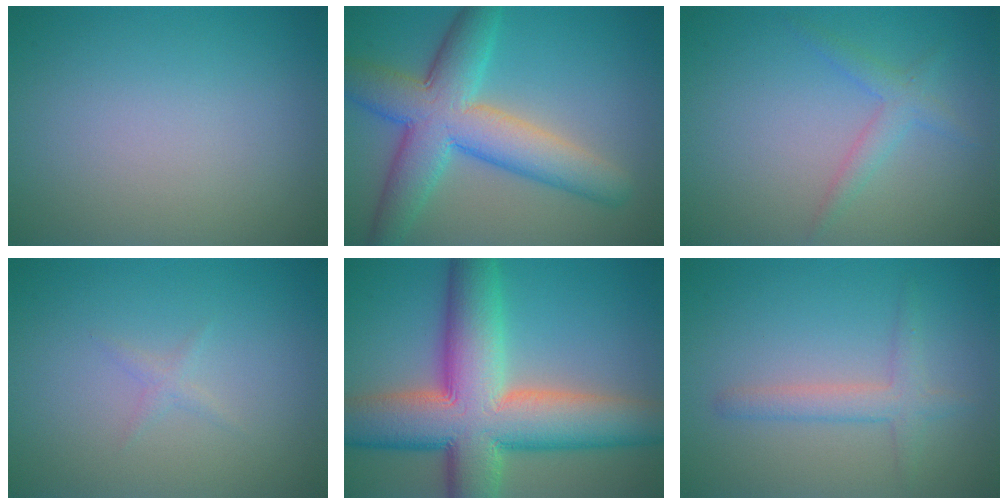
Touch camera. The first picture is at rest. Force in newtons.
{"total": 8.6, "press": 8.6, "slide": 0.3}
{"total": 1.9, "press": 1.9, "slide": 0.2}
{"total": 0.7, "press": 0.7, "slide": 0.0}
{"total": 13.7, "press": 13.7, "slide": 0.6}
{"total": 2.4, "press": 2.4, "slide": 0.0}